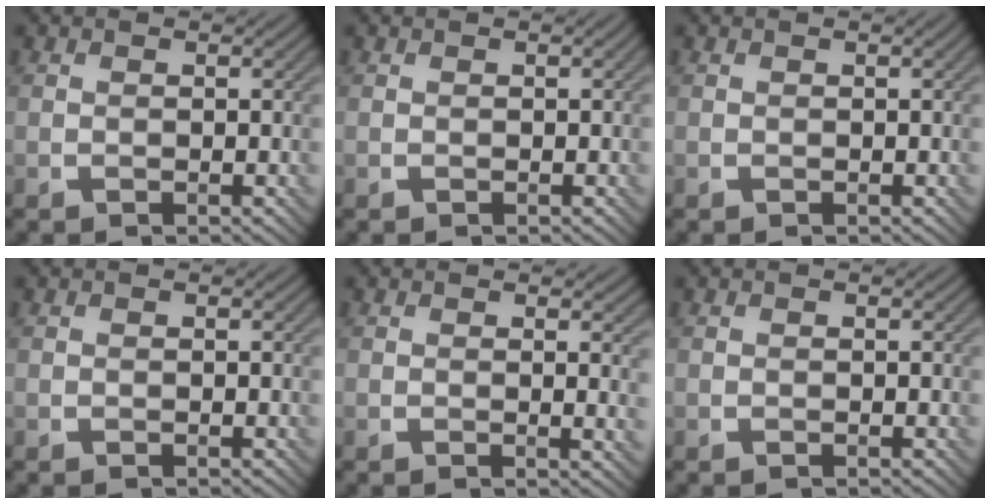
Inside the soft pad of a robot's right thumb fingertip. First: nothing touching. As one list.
[{"total": 0.0}, {"total": 0.0}, {"total": 0.0}, {"total": 2.1, "force": [0.5, 0.3, 2.0], "torque": [-0.033, -0.002, 0.009]}, {"total": 0.0}]